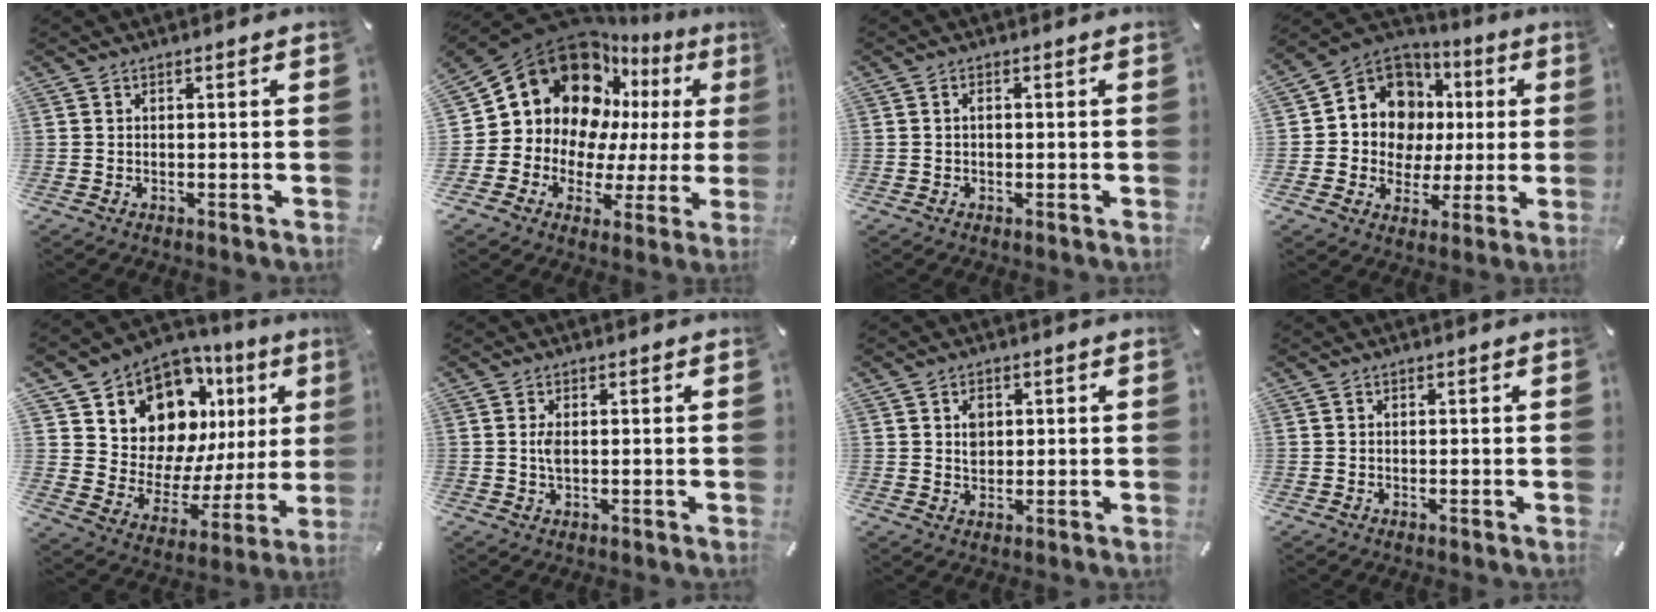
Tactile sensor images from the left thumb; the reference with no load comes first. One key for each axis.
{"total": 17.7, "fx": 7.2, "fy": 14.2, "fz": 7.6, "tx": -0.124, "ty": -0.068, "tz": 0.144}
{"total": 1.1, "fx": 0.0, "fy": 0.7, "fz": 0.9, "tx": -0.019, "ty": 0.003, "tz": -0.002}
{"total": 12.3, "fx": 2.5, "fy": 11.4, "fz": 3.8, "tx": -0.083, "ty": -0.027, "tz": 0.056}
{"total": 13.6, "fx": 8.9, "fy": 9.1, "fz": 4.9, "tx": -0.088, "ty": -0.086, "tz": 0.161}
{"total": 2.5, "fx": 0.3, "fy": 1.1, "fz": 2.3, "tx": -0.061, "ty": -0.003, "tz": -0.002}
{"total": 3.2, "fx": 0.7, "fy": 2.6, "fz": 1.7, "tx": -0.022, "ty": 0.001, "tz": 0.008}
{"total": 0.0}